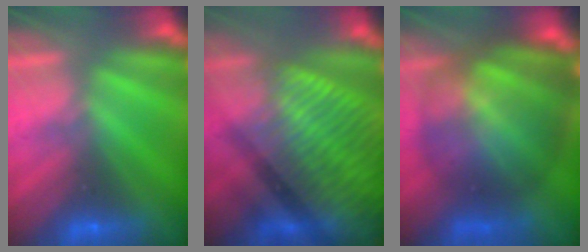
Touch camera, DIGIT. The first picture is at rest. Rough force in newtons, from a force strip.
{"total": 3.2}
{"total": 8.1}